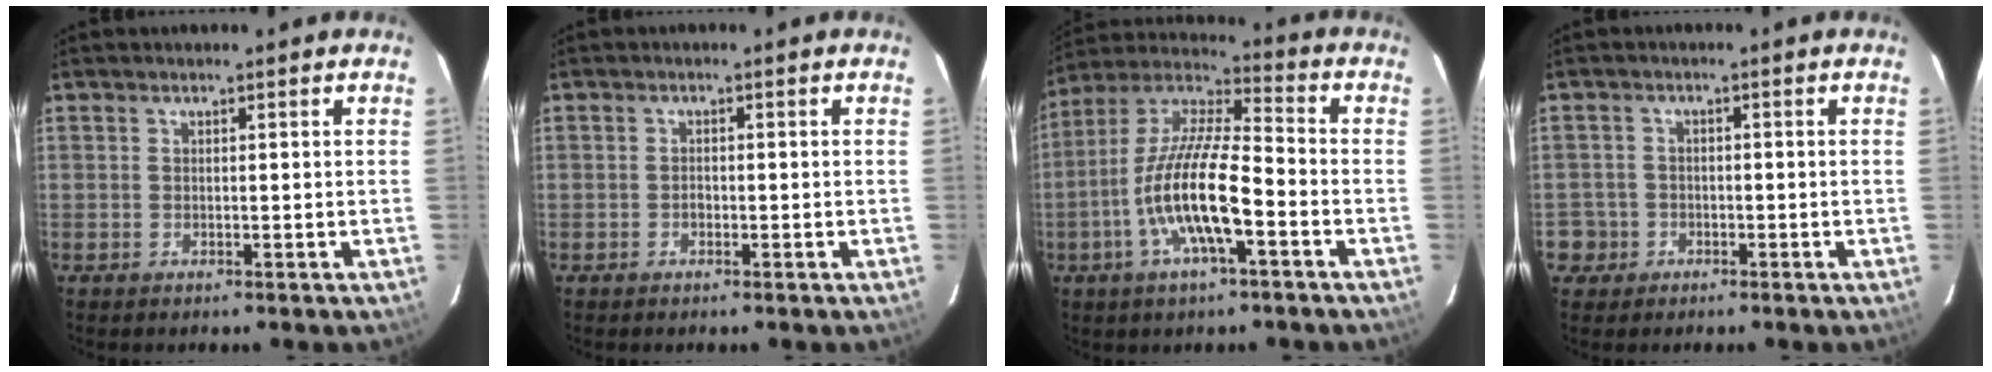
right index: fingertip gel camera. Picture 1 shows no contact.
{"total": 0.9, "force": [-0.5, 0.7, 0.4], "torque": [-0.007, 0.003, -0.007]}
{"total": 15.1, "force": [-5.3, 3.6, 13.7], "torque": [-0.271, -0.006, -0.107]}
{"total": 4.3, "force": [-1.6, 4.0, 0.2], "torque": [-0.012, 0.025, -0.028]}